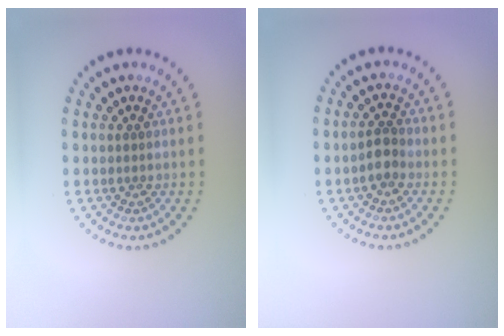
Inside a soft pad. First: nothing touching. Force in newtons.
{"total": 1.8, "press": 1.5, "slide": 0.9}